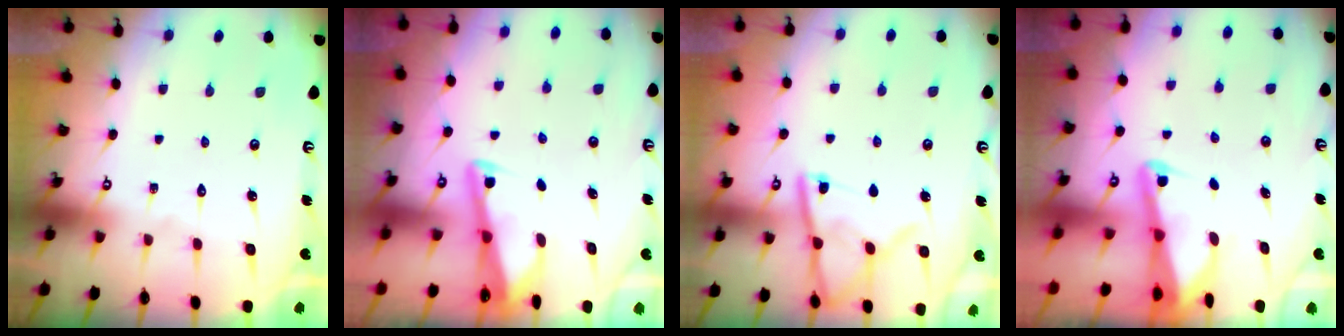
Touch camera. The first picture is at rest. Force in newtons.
{"total": 3.1, "press": 3.1, "slide": 0.3}
{"total": 12.1, "press": 12.0, "slide": 1.1}
{"total": 2.1, "press": 2.1, "slide": 0.3}